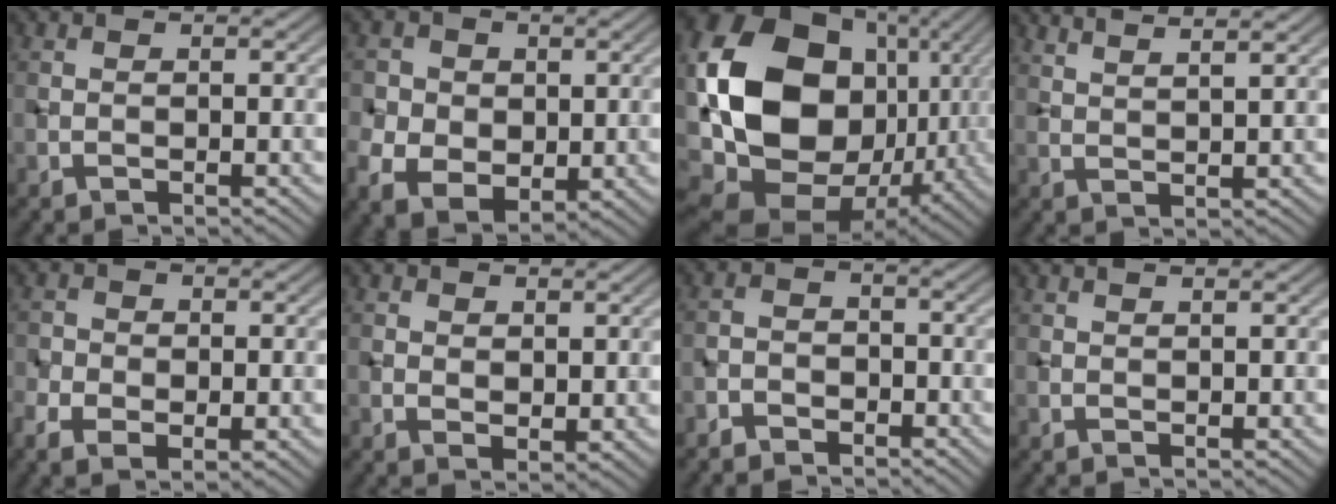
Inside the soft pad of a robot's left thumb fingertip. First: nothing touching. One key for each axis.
{"total": 7.7, "fx": 0.1, "fy": 6.5, "fz": 4.1, "tx": -0.110, "ty": -0.010, "tz": 0.001}
{"total": 20.9, "fx": 1.8, "fy": 16.0, "fz": 13.3, "tx": -0.311, "ty": -0.022, "tz": 0.056}
{"total": 5.6, "fx": 4.4, "fy": 1.0, "fz": 3.3, "tx": -0.034, "ty": 0.011, "tz": 0.058}
{"total": 5.4, "fx": -1.9, "fy": 3.5, "fz": 3.6, "tx": -0.074, "ty": -0.016, "tz": -0.034}
{"total": 2.1, "fx": 1.1, "fy": 1.3, "fz": 1.2, "tx": -0.022, "ty": -0.007, "tz": 0.023}
{"total": 3.4, "fx": -2.8, "fy": 1.9, "fz": 0.8, "tx": -0.005, "ty": 0.004, "tz": -0.061}
{"total": 1.0, "fx": 0.9, "fy": 0.0, "fz": 0.5, "tx": -0.011, "ty": -0.002, "tz": 0.013}